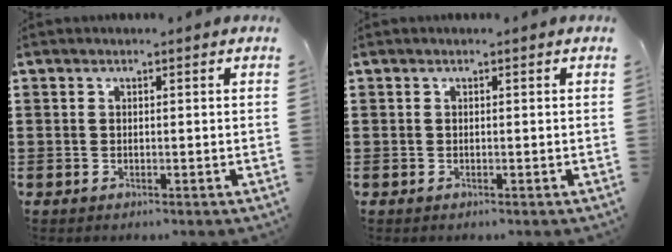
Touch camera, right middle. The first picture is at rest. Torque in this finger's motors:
{"motor_torque": [-0.39, -0.04, -0.11, -0.01]}